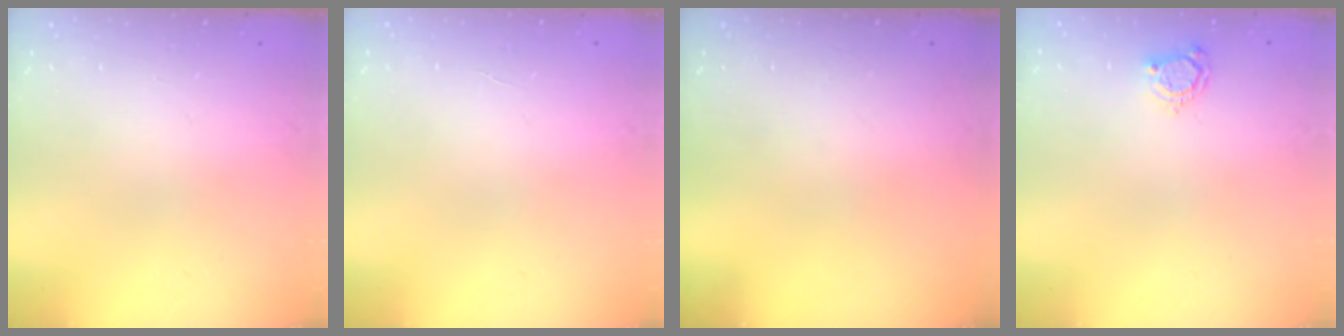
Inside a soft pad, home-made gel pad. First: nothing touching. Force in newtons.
{"total": 1.3, "press": 1.3, "slide": 0.1}
{"total": 0.0}
{"total": 4.7, "press": 4.7, "slide": 0.5}